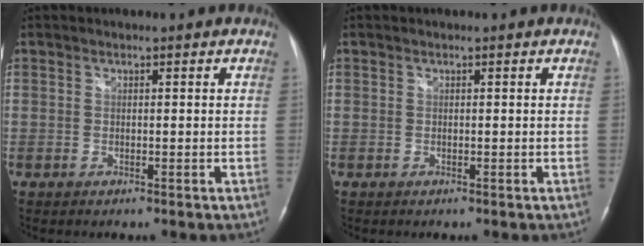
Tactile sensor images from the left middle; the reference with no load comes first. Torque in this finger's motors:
{"motor_torque": [0.00, 0.00, 0.04, 0.00]}